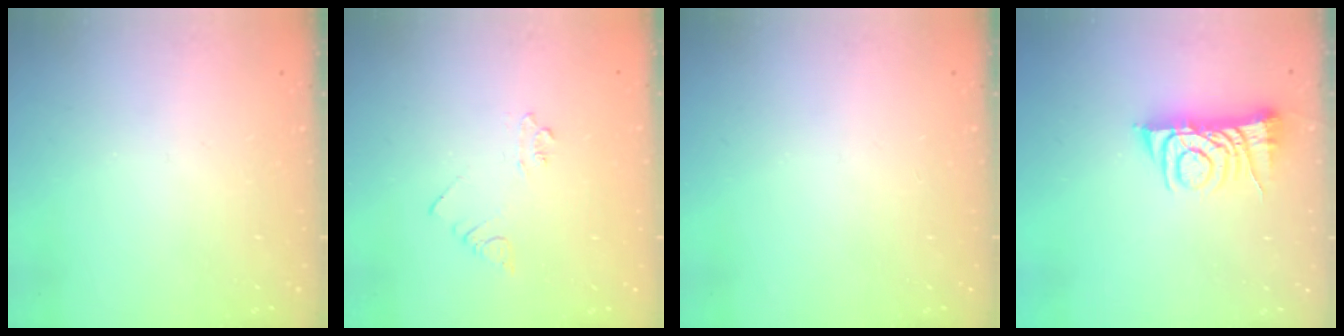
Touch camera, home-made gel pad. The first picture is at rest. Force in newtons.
{"total": 4.0, "press": 4.0, "slide": 0.4}
{"total": 0.0}
{"total": 7.5, "press": 7.4, "slide": 1.0}